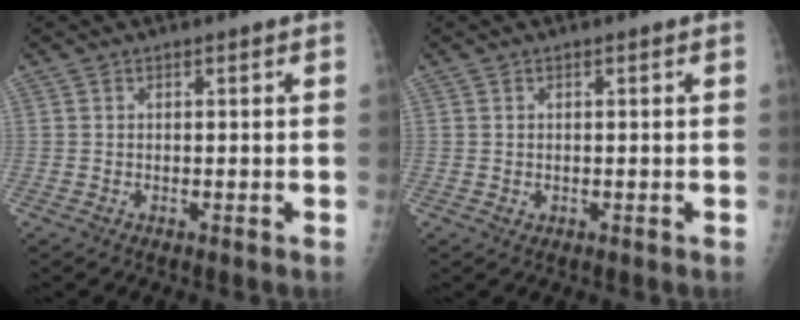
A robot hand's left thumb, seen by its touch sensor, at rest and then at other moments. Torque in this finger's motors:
{"motor_torque": [-0.36, 0.29, -0.11, -0.08, 0.00]}